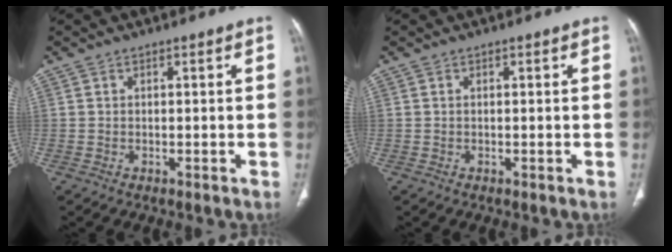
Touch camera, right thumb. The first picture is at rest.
{"total": 0.0}